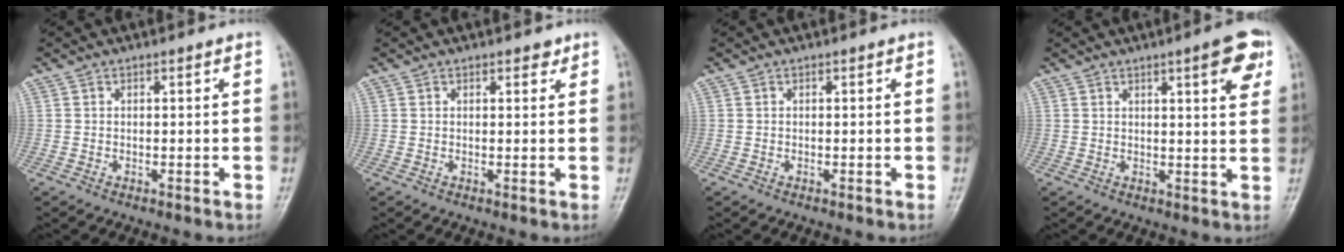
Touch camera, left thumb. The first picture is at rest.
{"total": 1.6, "force": [1.1, 0.8, 0.8], "torque": [0.001, -0.005, 0.011]}
{"total": 0.0}
{"total": 6.5, "force": [3.3, 1.3, 5.5], "torque": [-0.060, -0.013, 0.039]}